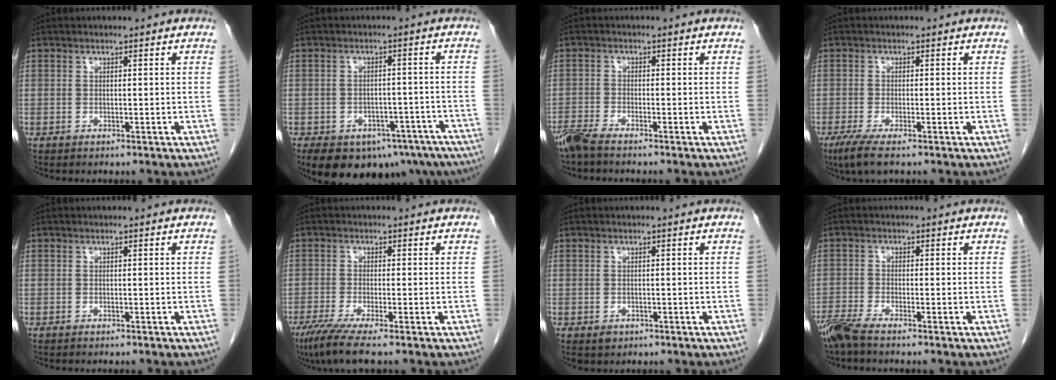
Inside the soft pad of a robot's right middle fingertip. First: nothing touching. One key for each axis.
{"total": 19.8, "fx": -13.2, "fy": 11.6, "fz": 9.1, "tx": -0.150, "ty": 0.000, "tz": -0.150}
{"total": 3.7, "fx": -3.2, "fy": 0.1, "fz": 1.7, "tx": -0.035, "ty": -0.011, "tz": -0.064}
{"total": 3.9, "fx": -2.6, "fy": 0.5, "fz": 2.9, "tx": -0.061, "ty": -0.014, "tz": -0.048}
{"total": 1.4, "fx": -1.2, "fy": 0.4, "fz": 0.6, "tx": -0.017, "ty": -0.004, "tz": -0.013}
{"total": 4.9, "fx": -3.4, "fy": 0.0, "fz": 3.5, "tx": -0.068, "ty": -0.017, "tz": -0.066}
{"total": 1.3, "fx": -0.6, "fy": 1.0, "fz": 0.4, "tx": -0.008, "ty": 0.001, "tz": -0.003}
{"total": 3.8, "fx": -3.2, "fy": -0.1, "fz": 2.0, "tx": -0.045, "ty": -0.012, "tz": -0.070}